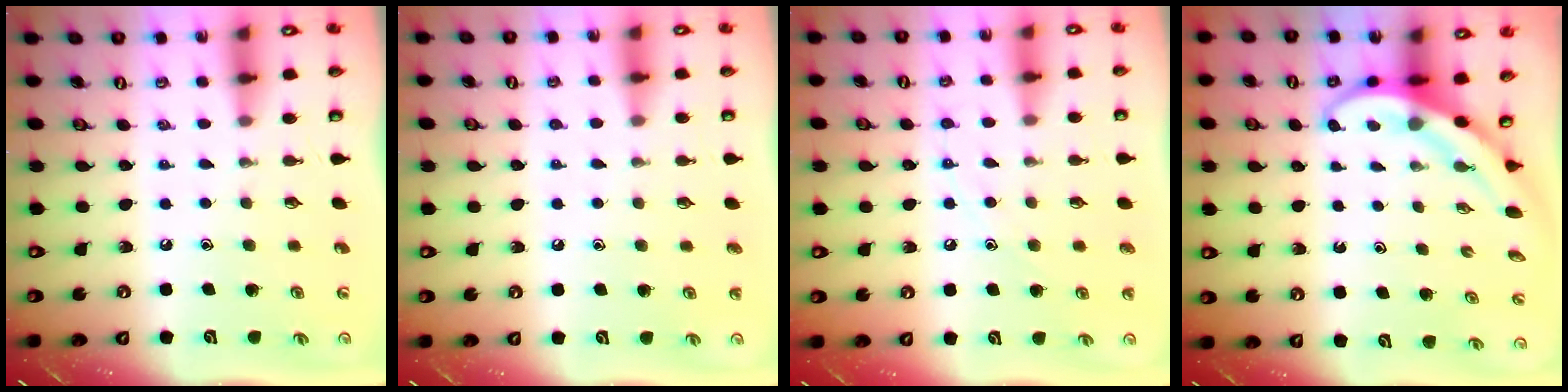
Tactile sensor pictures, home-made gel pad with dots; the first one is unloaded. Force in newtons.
{"total": 2.5, "press": 2.4, "slide": 0.3}
{"total": 8.2, "press": 8.2, "slide": 0.6}
{"total": 3.8, "press": 3.8, "slide": 0.6}